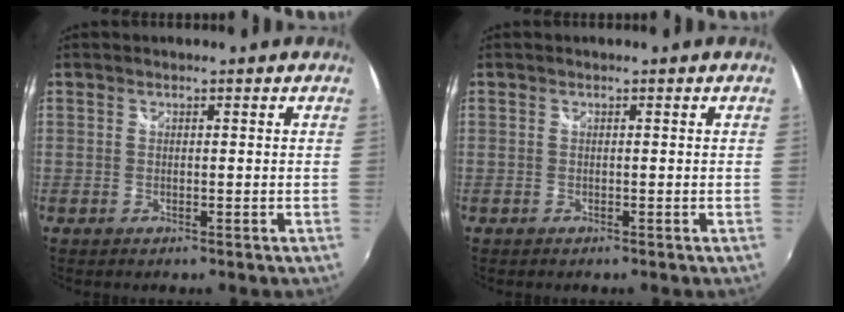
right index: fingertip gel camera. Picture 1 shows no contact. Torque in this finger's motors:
{"motor_torque": [0.66, 0.34, 0.00, 0.01]}